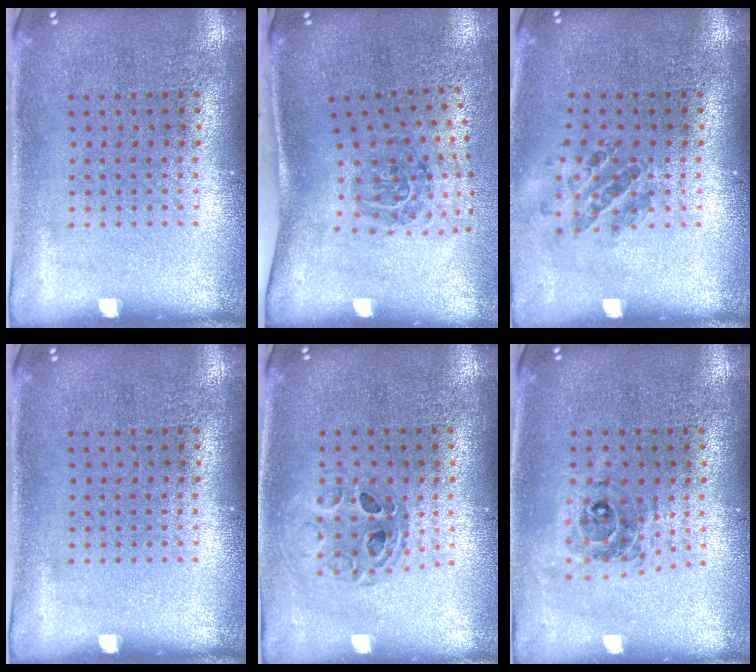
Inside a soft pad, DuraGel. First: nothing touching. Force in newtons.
{"total": 1.9, "press": 1.2, "slide": 1.5}
{"total": 0.9, "press": 0.9, "slide": 0.1}
{"total": 0.0}
{"total": 0.7, "press": 0.7, "slide": 0.1}
{"total": 0.6, "press": 0.6, "slide": 0.2}